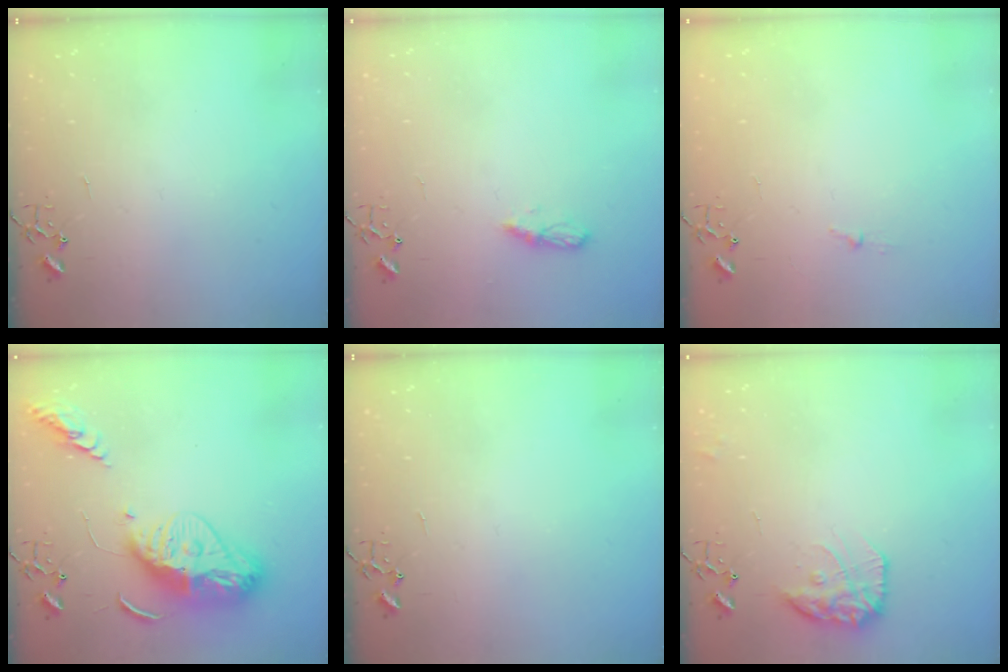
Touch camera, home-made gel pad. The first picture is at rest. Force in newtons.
{"total": 5.1, "press": 5.1, "slide": 0.5}
{"total": 3.1, "press": 3.1, "slide": 0.4}
{"total": 16.9, "press": 16.8, "slide": 1.6}
{"total": 0.0}
{"total": 14.0, "press": 14.0, "slide": 1.0}